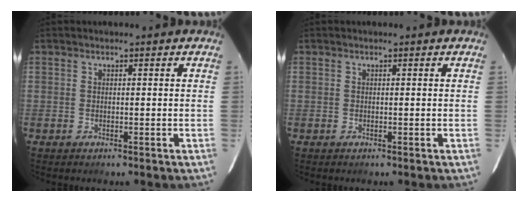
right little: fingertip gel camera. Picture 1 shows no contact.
{"total": 0.0}